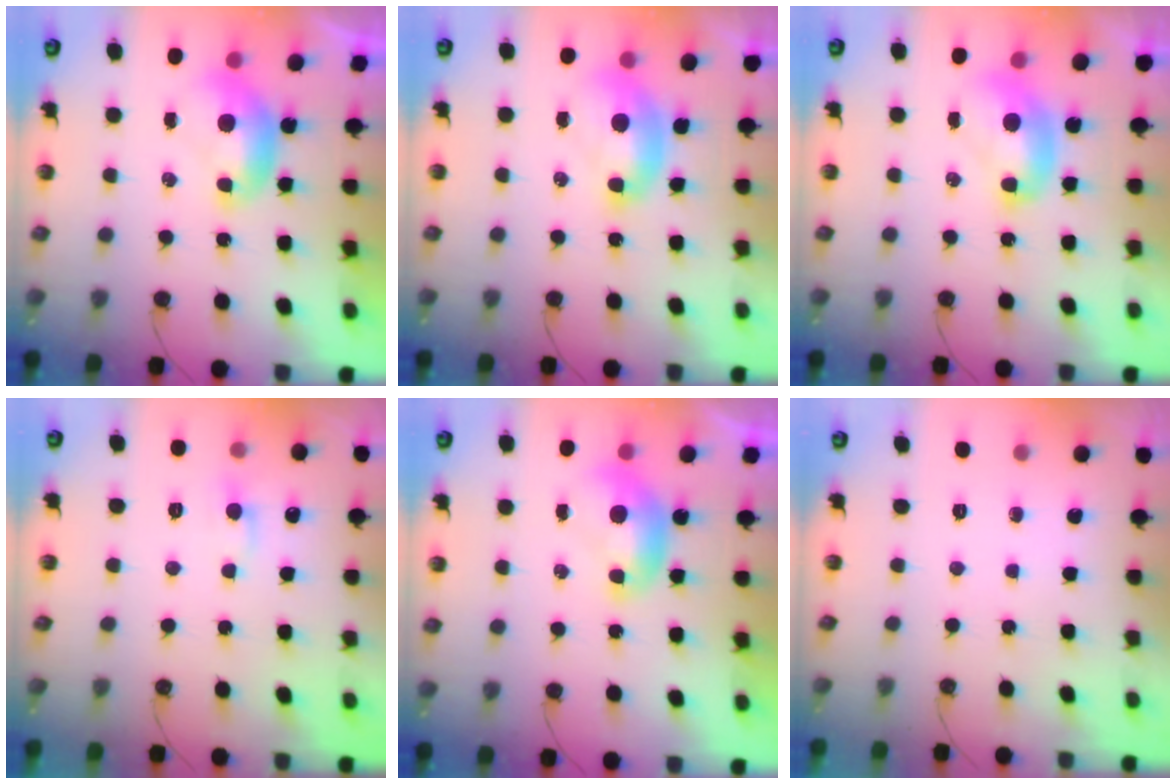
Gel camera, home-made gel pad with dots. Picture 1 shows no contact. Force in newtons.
{"total": 2.0, "press": 1.9, "slide": 0.6}
{"total": 2.0, "press": 2.0, "slide": 0.2}
{"total": 0.6, "press": 0.0, "slide": 0.6}
{"total": 0.0}
{"total": 0.0}